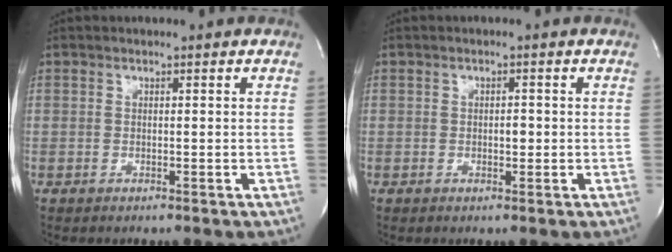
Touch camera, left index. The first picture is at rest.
{"total": 1.2, "force": [-0.1, 0.6, 1.0], "torque": [-0.012, 0.001, -0.003]}